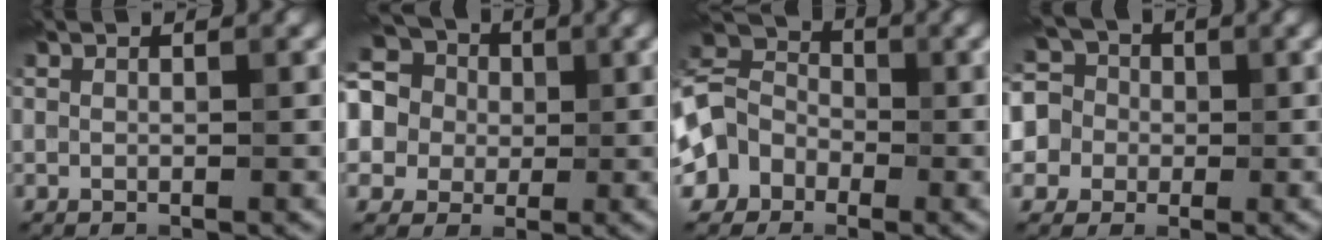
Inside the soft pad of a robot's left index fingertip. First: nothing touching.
{"total": 13.7, "force": [3.7, 12.1, 5.4], "torque": [-0.144, 0.038, 0.038]}
{"total": 6.3, "force": [-2.1, 5.4, 2.4], "torque": [-0.039, 0.018, -0.057]}
{"total": 7.4, "force": [1.2, 6.8, 2.7], "torque": [-0.067, 0.045, -0.015]}